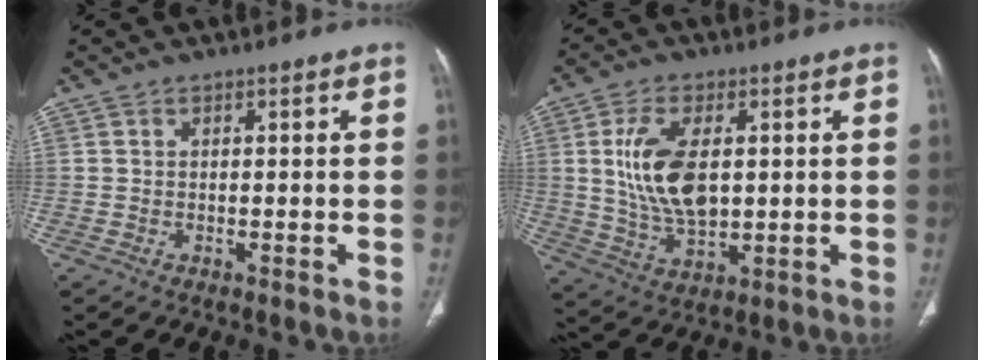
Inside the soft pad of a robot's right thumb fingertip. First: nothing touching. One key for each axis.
{"total": 12.8, "fx": 1.9, "fy": 6.9, "fz": 10.6, "tx": -0.201, "ty": -0.011, "tz": 0.044}